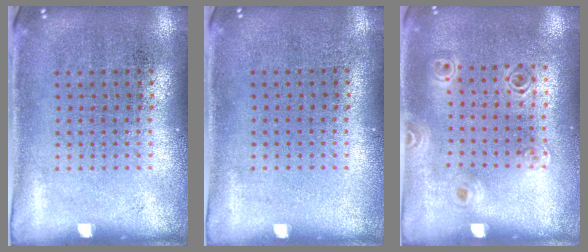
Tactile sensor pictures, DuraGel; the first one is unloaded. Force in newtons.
{"total": 0.0}
{"total": 1.0, "press": 1.0, "slide": 0.0}